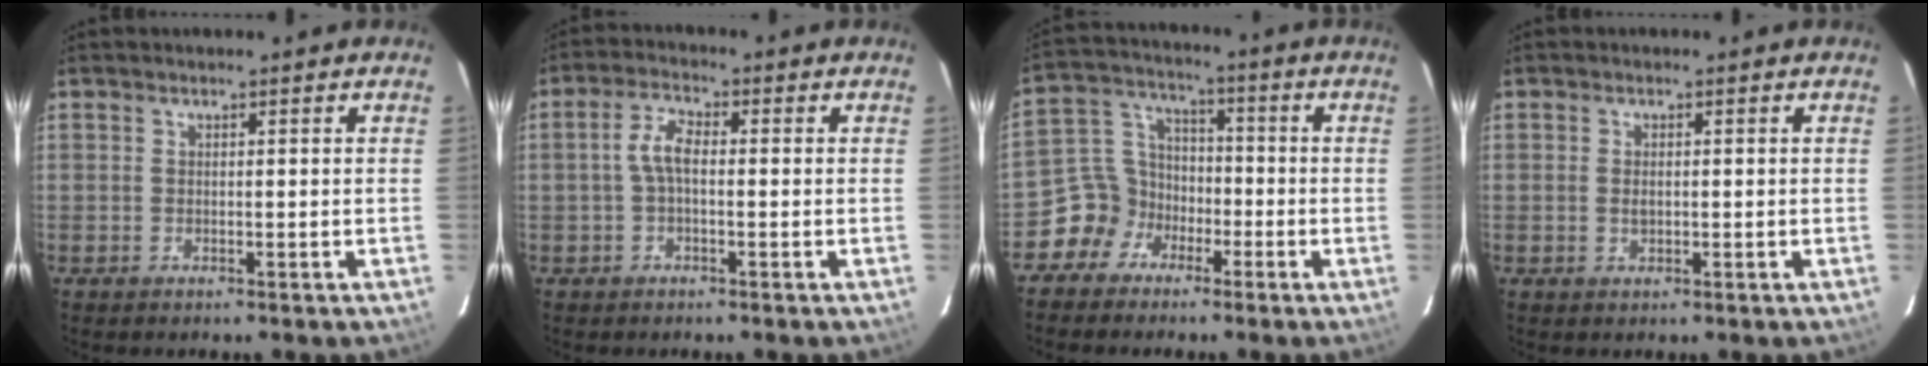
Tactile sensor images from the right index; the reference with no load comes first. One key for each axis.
{"total": 4.1, "fx": -0.4, "fy": 1.8, "fz": 3.7, "tx": -0.080, "ty": 0.013, "tz": -0.008}
{"total": 8.0, "fx": -4.7, "fy": 6.4, "fz": 0.9, "tx": -0.027, "ty": 0.040, "tz": -0.096}
{"total": 1.6, "fx": -0.1, "fy": 1.0, "fz": 1.2, "tx": -0.024, "ty": 0.000, "tz": -0.002}